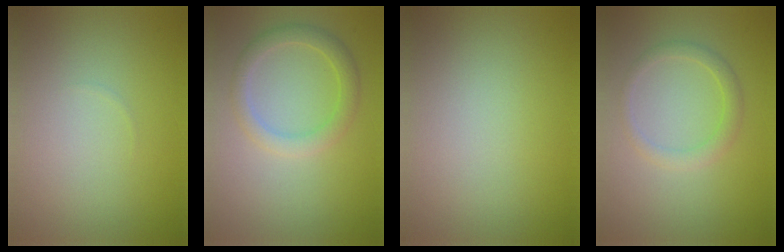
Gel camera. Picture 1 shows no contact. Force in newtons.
{"total": 2.7, "press": 2.7, "slide": 0.0}
{"total": 0.0}
{"total": 1.8, "press": 1.8, "slide": 0.1}